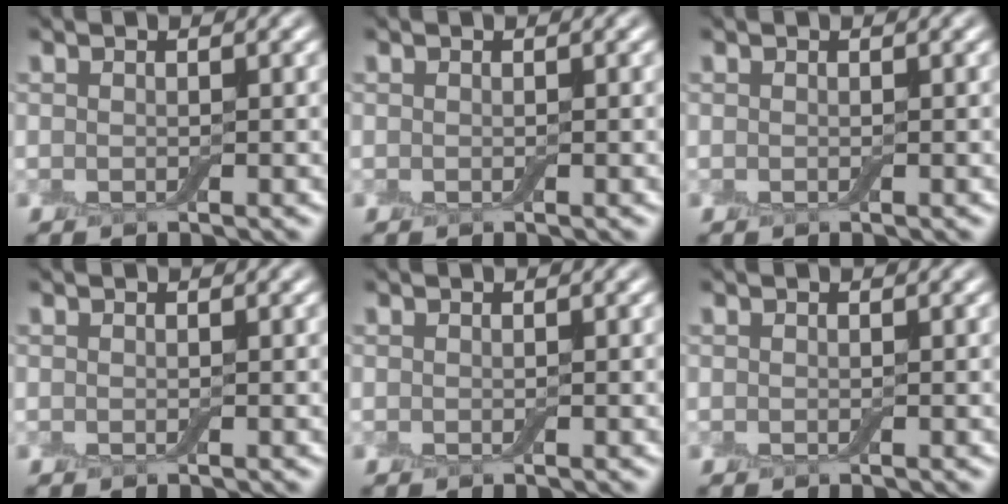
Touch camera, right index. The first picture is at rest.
{"total": 0.0}
{"total": 0.0}
{"total": 0.0}
{"total": 0.0}
{"total": 0.0}